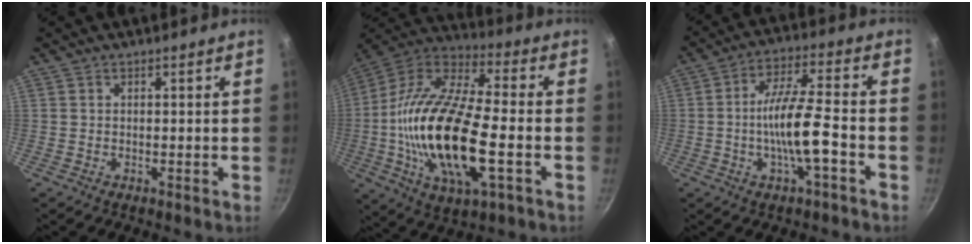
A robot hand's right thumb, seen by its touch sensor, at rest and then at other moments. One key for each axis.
{"total": 25.1, "fx": -4.0, "fy": 9.8, "fz": 22.8, "tx": -0.443, "ty": 0.021, "tz": -0.088}
{"total": 10.7, "fx": -3.1, "fy": 2.4, "fz": 10.0, "tx": -0.183, "ty": 0.028, "tz": -0.061}